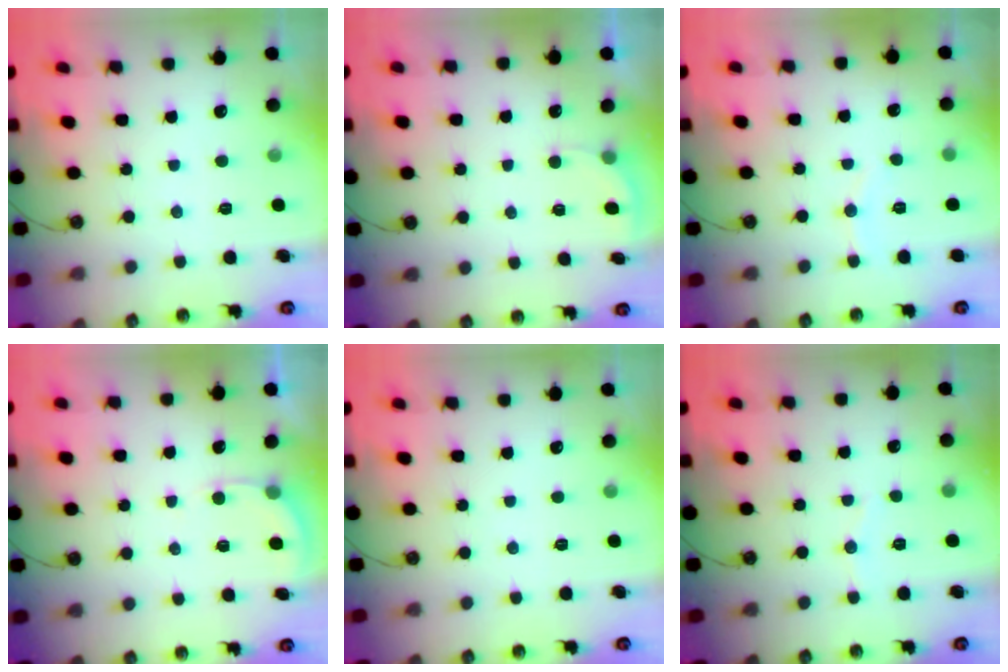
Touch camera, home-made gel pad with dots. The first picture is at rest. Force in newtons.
{"total": 2.3, "press": 2.3, "slide": 0.5}
{"total": 4.7, "press": 4.6, "slide": 0.7}
{"total": 3.4, "press": 3.4, "slide": 0.2}
{"total": 0.0}
{"total": 3.9, "press": 3.9, "slide": 0.5}